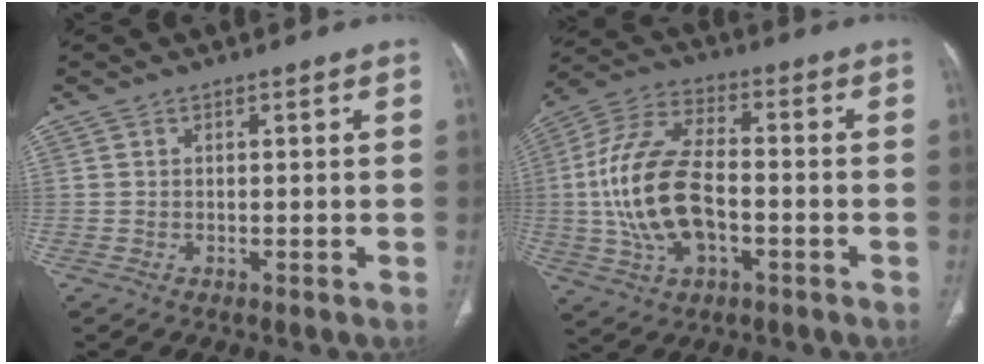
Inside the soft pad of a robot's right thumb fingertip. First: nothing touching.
{"total": 17.1, "force": [-2.2, 9.2, 14.3], "torque": [-0.292, 0.023, -0.040]}